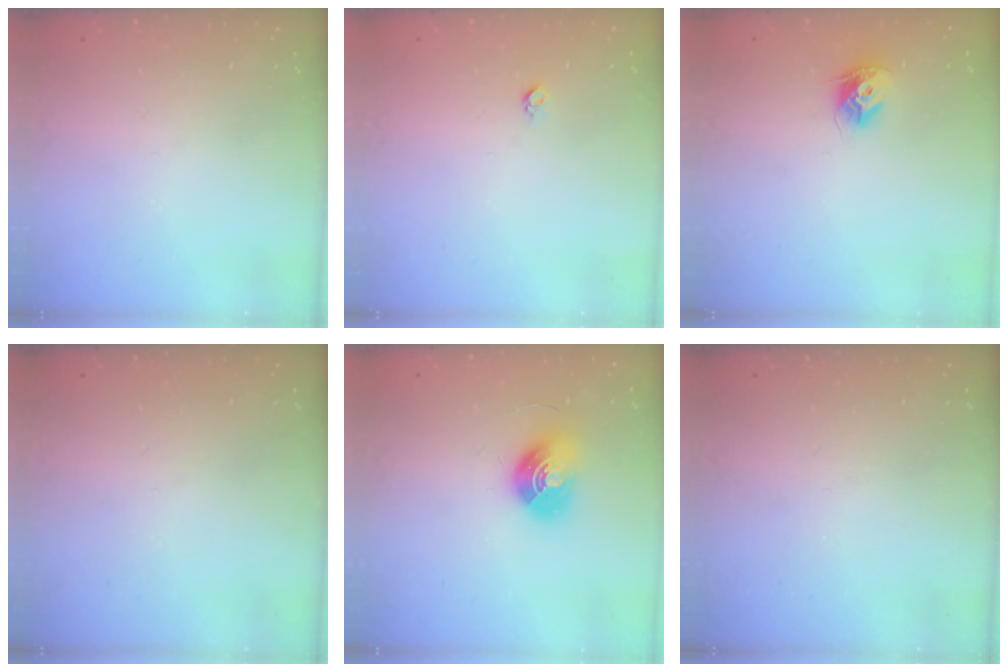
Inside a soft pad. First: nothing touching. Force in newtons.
{"total": 3.0, "press": 2.9, "slide": 0.4}
{"total": 9.1, "press": 9.1, "slide": 0.3}
{"total": 0.0}
{"total": 10.3, "press": 10.3, "slide": 0.5}
{"total": 0.0}